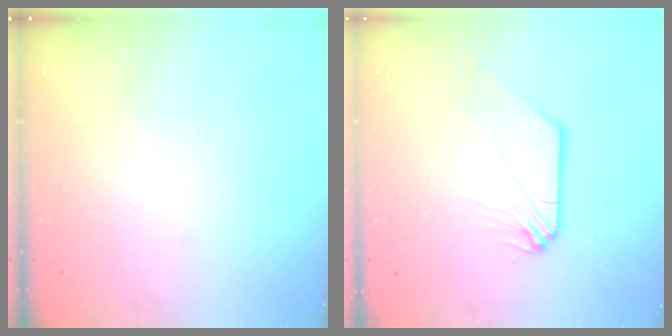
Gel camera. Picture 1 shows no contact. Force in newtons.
{"total": 0.0}